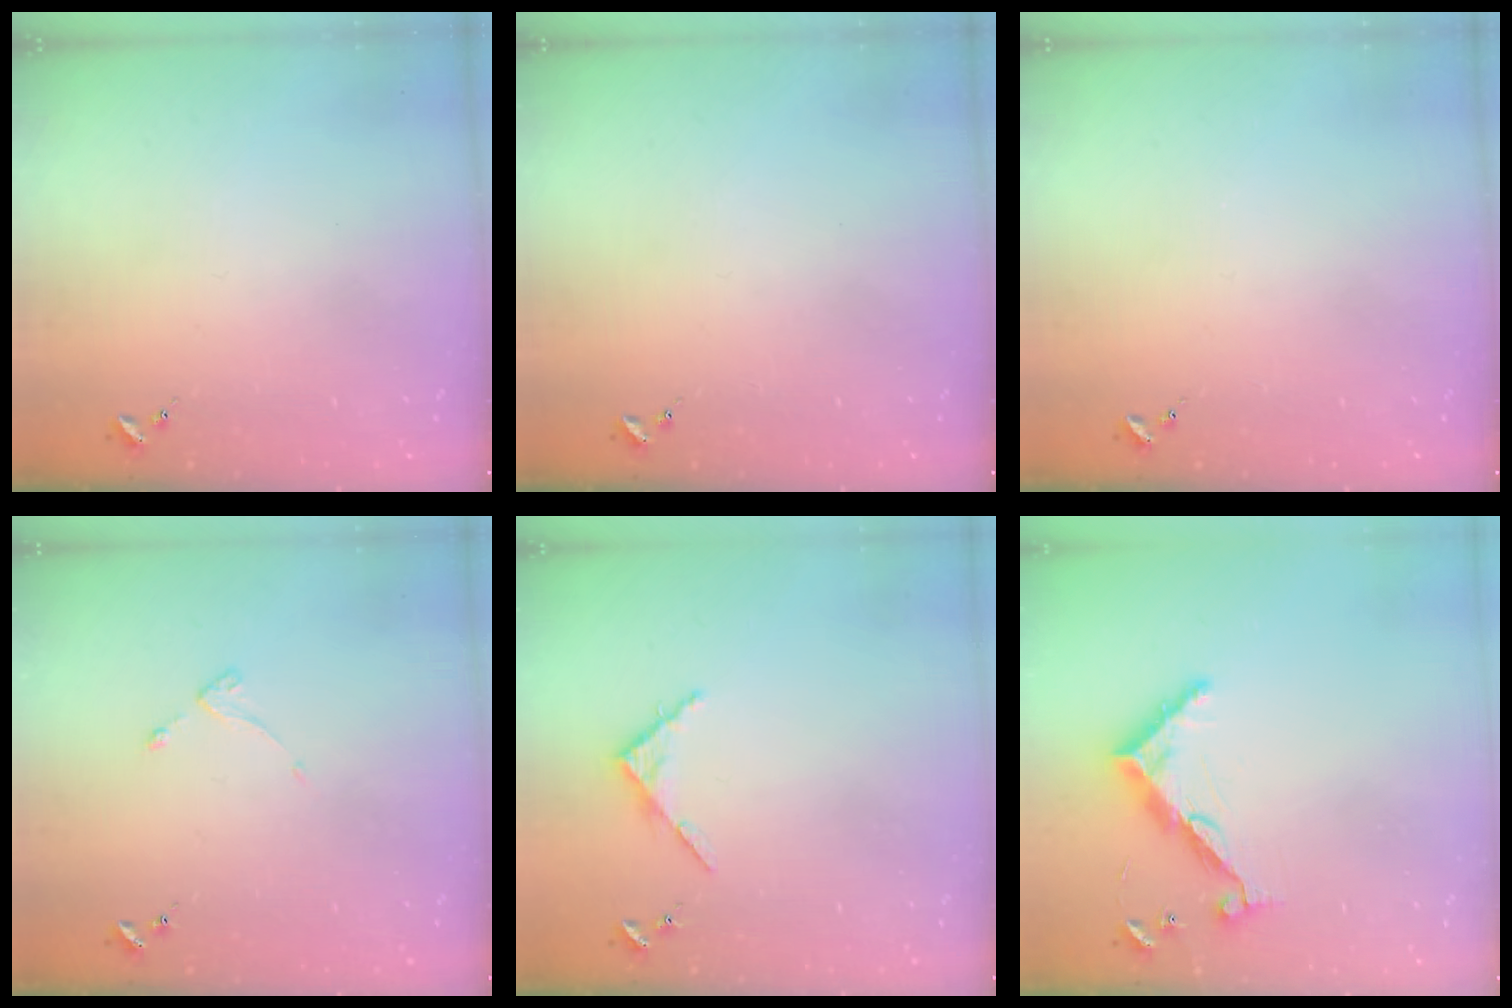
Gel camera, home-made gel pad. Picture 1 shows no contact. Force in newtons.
{"total": 0.0}
{"total": 0.0}
{"total": 2.6, "press": 2.6, "slide": 0.5}
{"total": 3.8, "press": 3.8, "slide": 0.4}
{"total": 9.3, "press": 9.3, "slide": 0.3}